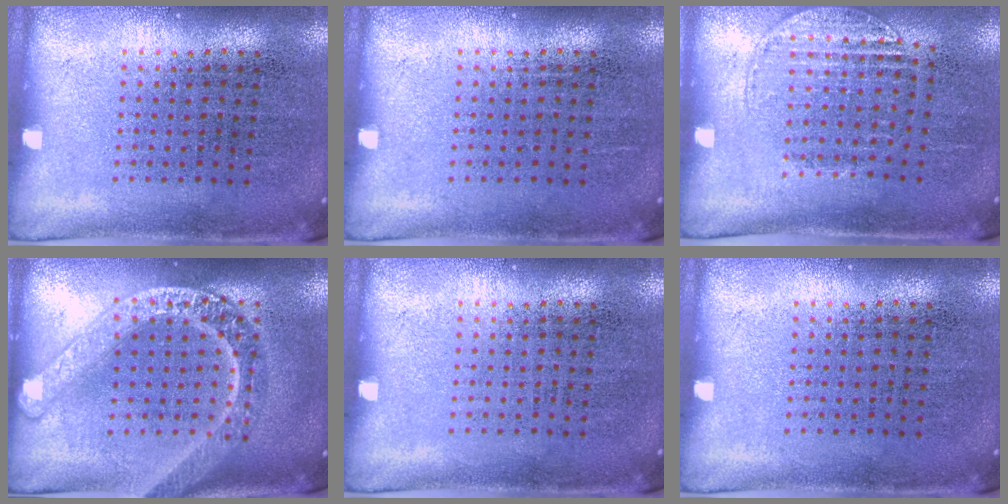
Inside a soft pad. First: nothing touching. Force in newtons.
{"total": 0.0}
{"total": 1.3, "press": 1.1, "slide": 0.7}
{"total": 3.2, "press": 3.2, "slide": 0.4}
{"total": 0.0}
{"total": 0.0}